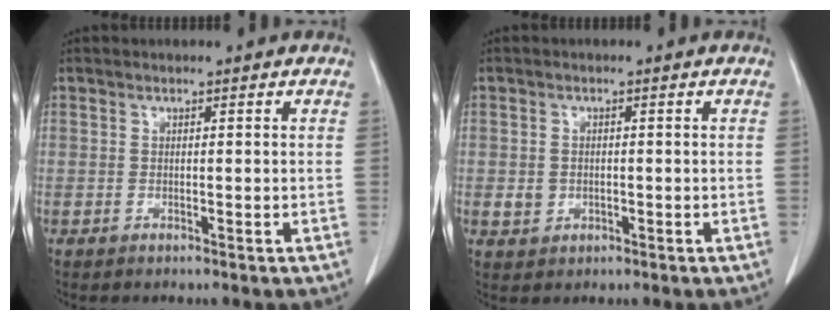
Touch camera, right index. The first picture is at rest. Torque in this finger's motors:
{"motor_torque": [-0.14, 0.05, -0.08, 0.00]}